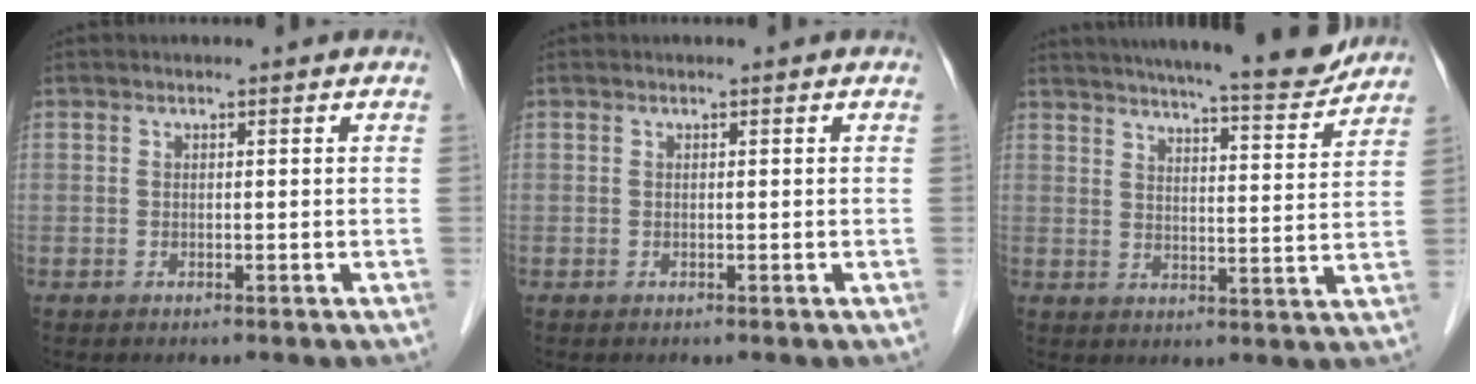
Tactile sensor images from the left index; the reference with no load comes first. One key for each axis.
{"total": 0.0}
{"total": 15.3, "fx": 13.8, "fy": 0.7, "fz": 6.6, "tx": -0.097, "ty": -0.016, "tz": 0.180}